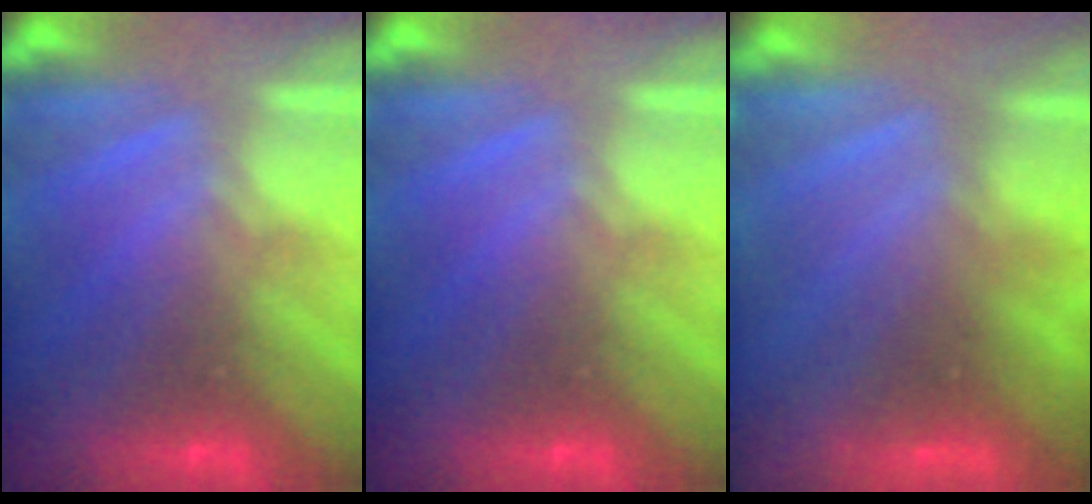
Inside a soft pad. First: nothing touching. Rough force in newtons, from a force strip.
{"total": 0.0}
{"total": 5.3}